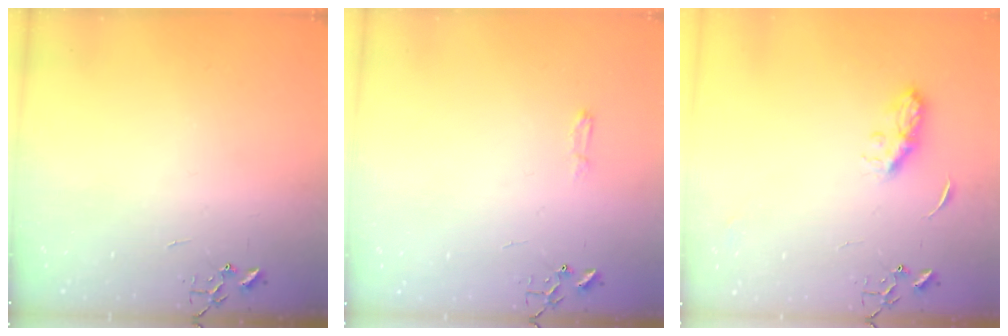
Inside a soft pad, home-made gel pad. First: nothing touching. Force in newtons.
{"total": 3.8, "press": 3.8, "slide": 0.5}
{"total": 7.2, "press": 7.2, "slide": 0.3}